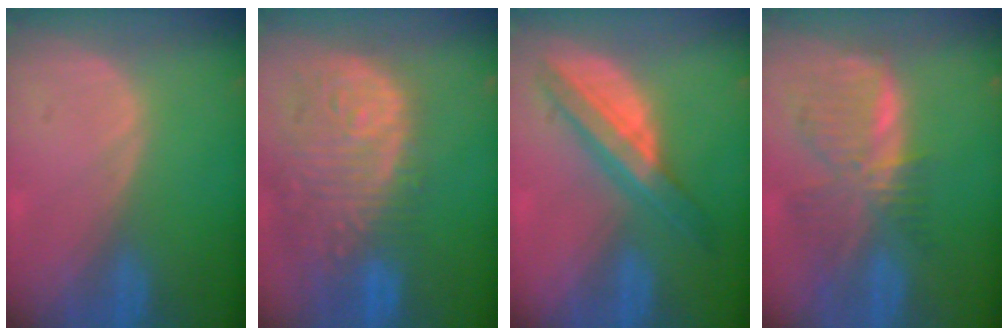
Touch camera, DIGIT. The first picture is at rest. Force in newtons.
{"total": 14.2, "press": 11.7, "slide": 8.1}
{"total": 6.9, "press": 6.9, "slide": 0.2}
{"total": 8.5, "press": 7.4, "slide": 4.2}